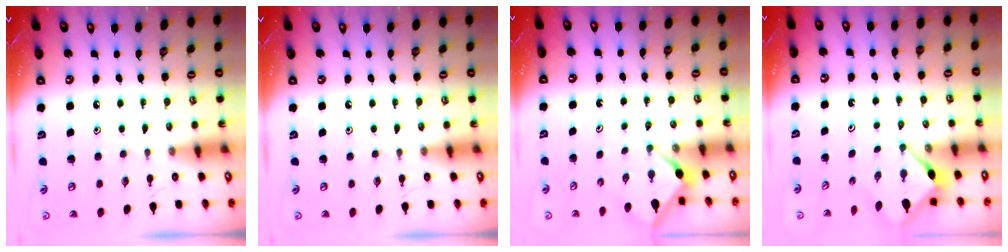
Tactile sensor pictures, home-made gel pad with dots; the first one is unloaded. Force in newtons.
{"total": 0.0}
{"total": 3.0, "press": 3.0, "slide": 0.3}
{"total": 3.0, "press": 2.9, "slide": 0.3}